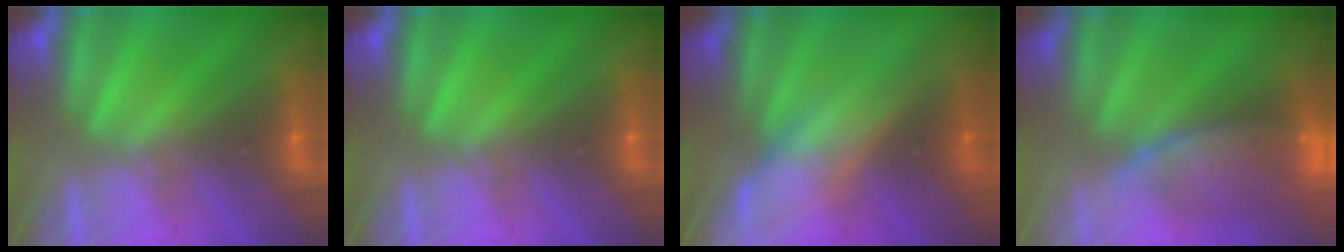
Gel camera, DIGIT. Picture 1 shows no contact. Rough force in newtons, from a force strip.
{"total": 0.0}
{"total": 2.8}
{"total": 8.0}